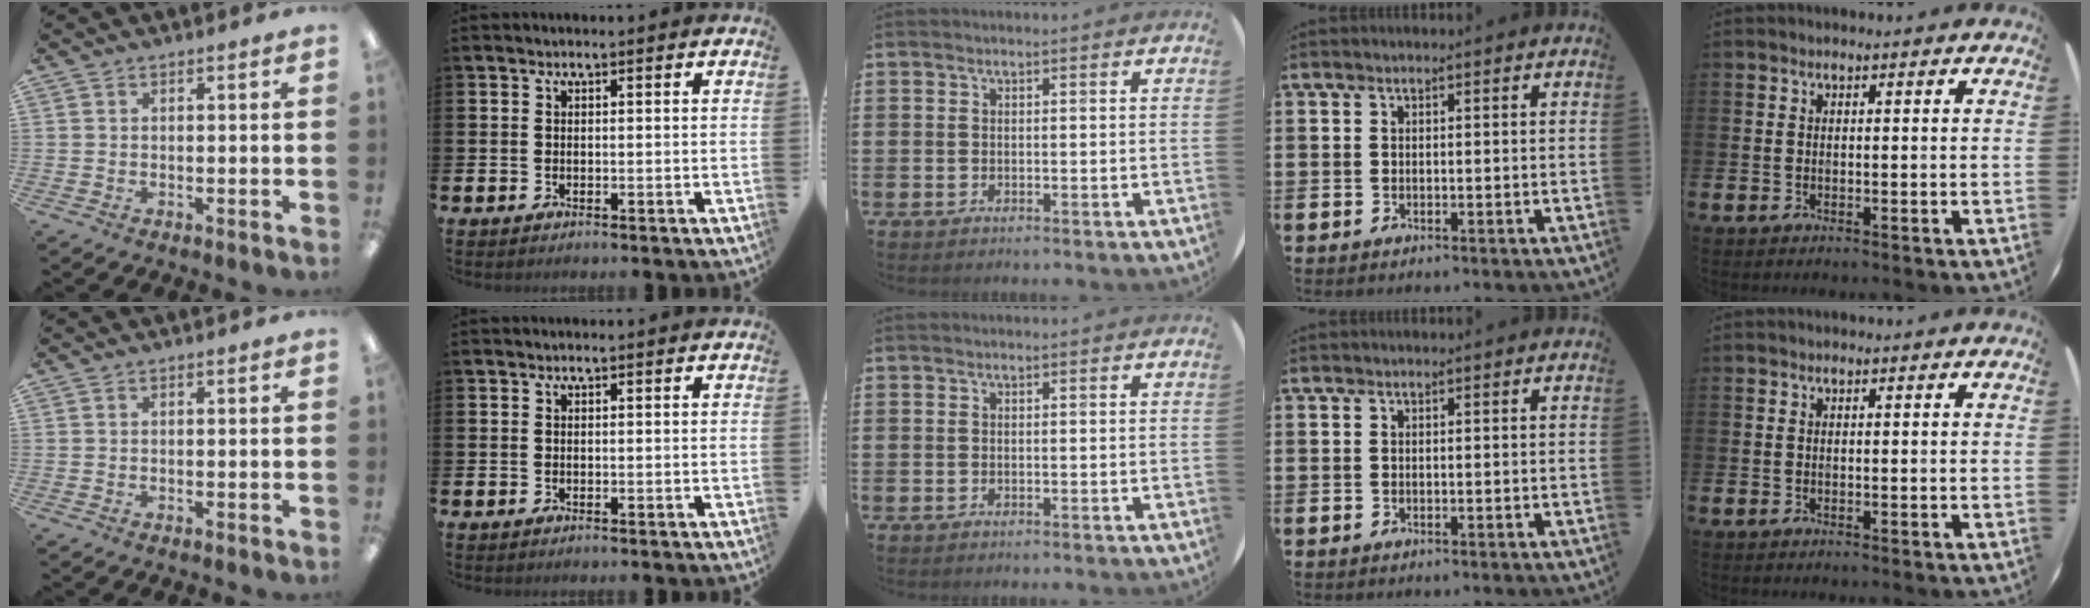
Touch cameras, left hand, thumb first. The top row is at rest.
{}